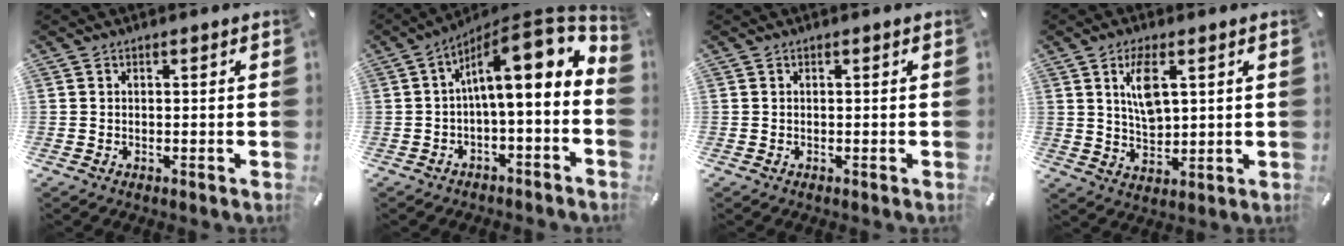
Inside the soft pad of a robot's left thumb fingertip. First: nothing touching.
{"total": 13.7, "force": [3.8, 3.9, 12.6], "torque": [-0.184, -0.036, 0.060]}
{"total": 0.0}
{"total": 7.5, "force": [3.0, 3.4, 6.0], "torque": [-0.112, -0.002, 0.051]}